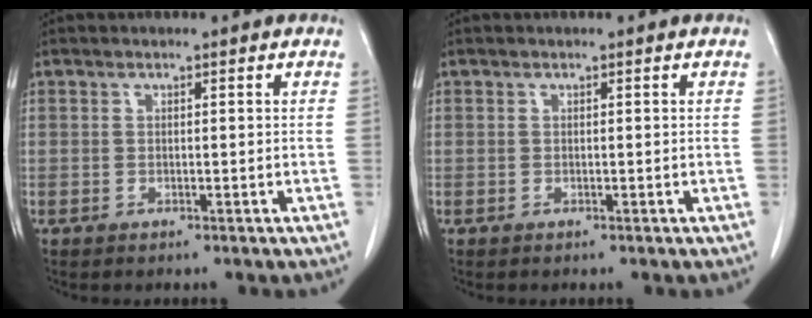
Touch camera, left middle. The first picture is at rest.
{"total": 0.0}